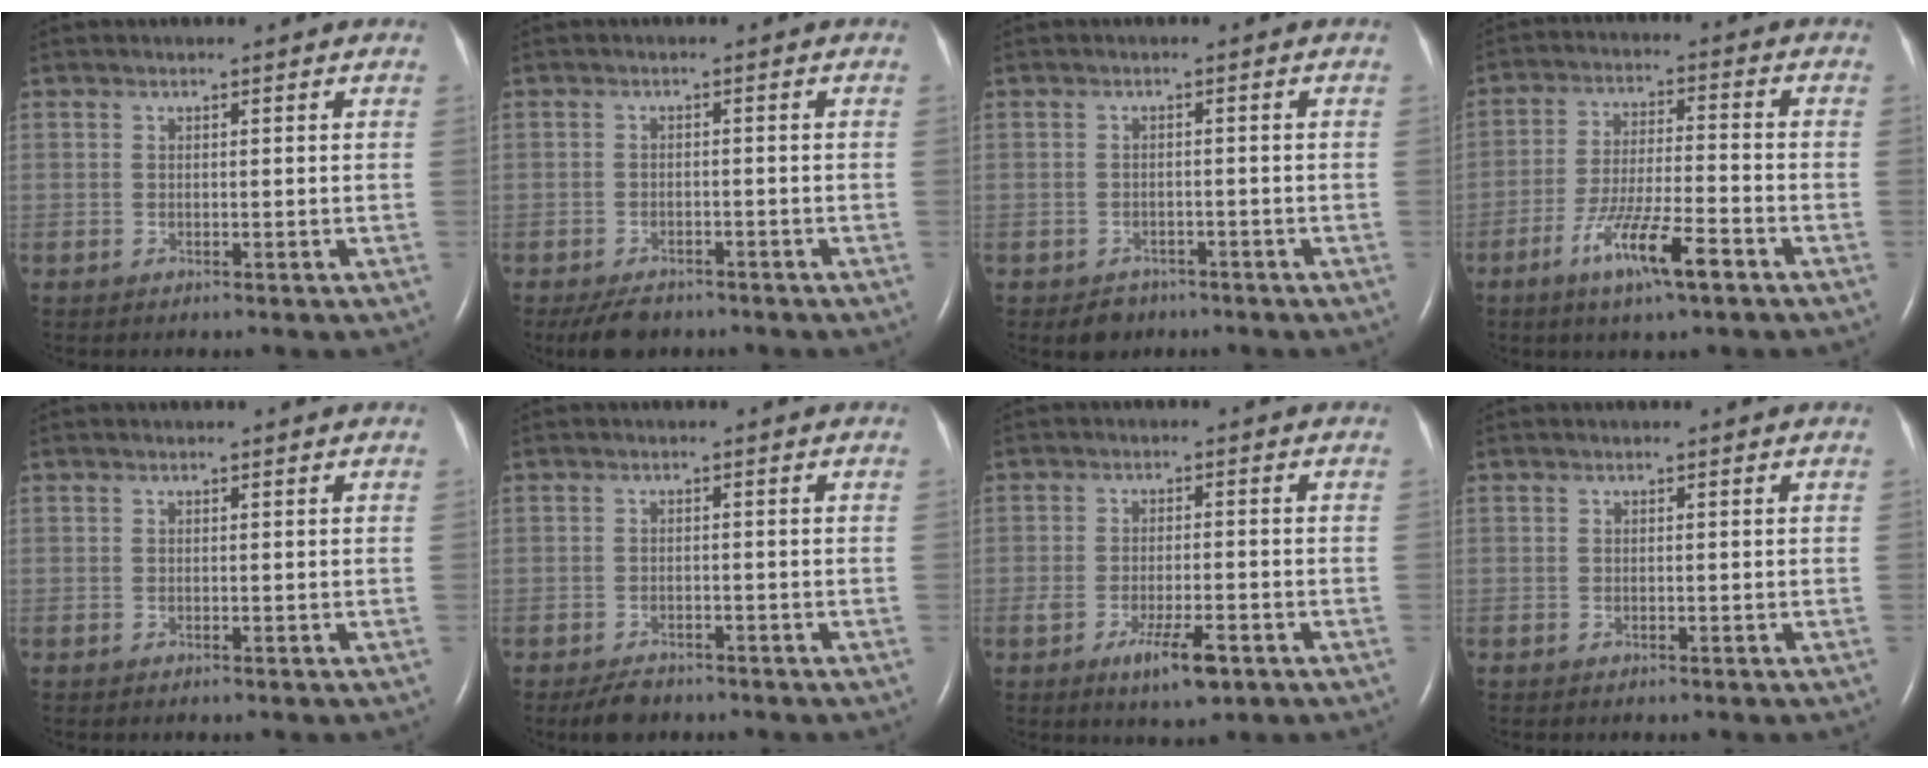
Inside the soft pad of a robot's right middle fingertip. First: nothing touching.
{"total": 4.9, "force": [-3.9, 2.2, 1.9], "torque": [-0.037, -0.006, -0.061]}
{"total": 2.8, "force": [-1.9, 1.9, 0.7], "torque": [-0.015, 0.003, -0.022]}
{"total": 9.8, "force": [-5.4, 0.9, 8.0], "torque": [-0.153, -0.014, -0.096]}
{"total": 0.0}
{"total": 3.3, "force": [-2.7, 1.5, 1.3], "torque": [-0.030, -0.003, -0.040]}
{"total": 6.1, "force": [-3.2, 1.4, 5.0], "torque": [-0.089, -0.009, -0.047]}
{"total": 0.0}